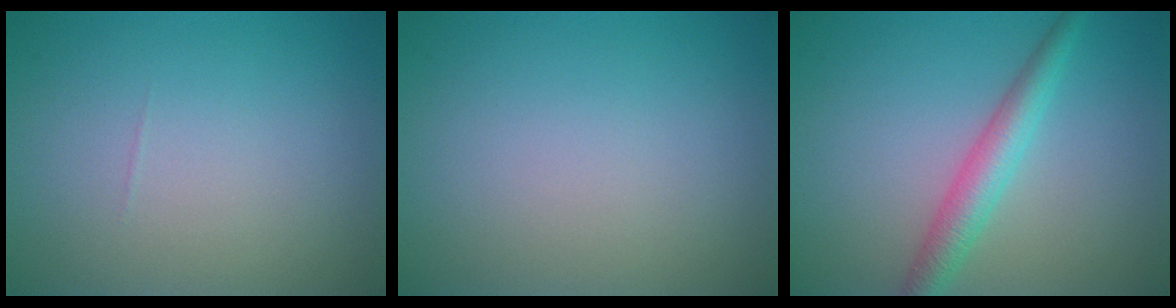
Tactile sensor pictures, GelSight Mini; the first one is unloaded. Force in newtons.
{"total": 0.0}
{"total": 3.4, "press": 3.4, "slide": 0.0}